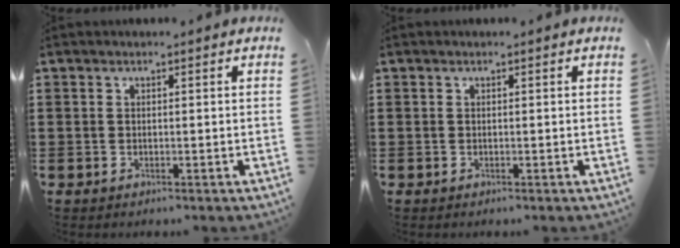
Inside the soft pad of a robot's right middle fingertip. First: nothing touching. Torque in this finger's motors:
{"motor_torque": [0.60, -0.61, 0.10, 0.00]}